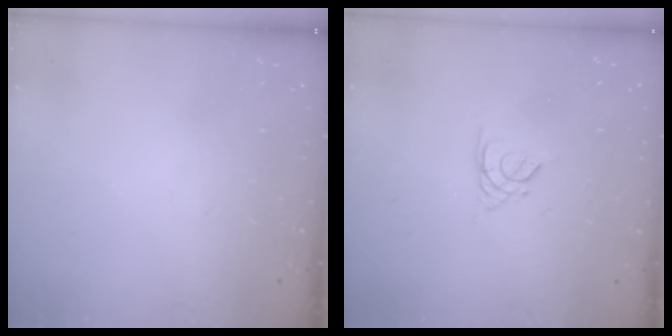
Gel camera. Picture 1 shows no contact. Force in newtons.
{"total": 2.6, "press": 2.6, "slide": 0.3}